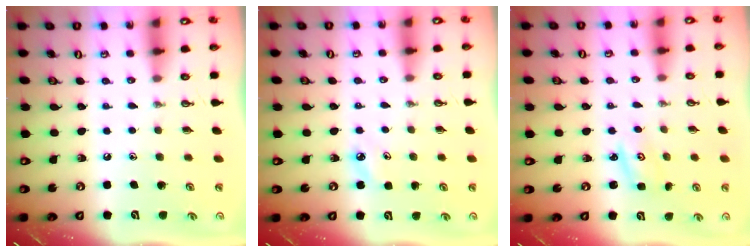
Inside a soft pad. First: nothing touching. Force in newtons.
{"total": 4.8, "press": 4.8, "slide": 0.8}
{"total": 1.8, "press": 1.8, "slide": 0.1}